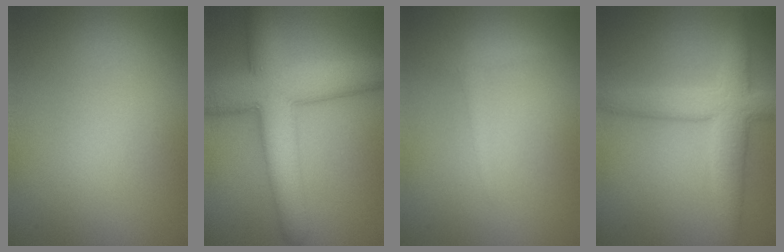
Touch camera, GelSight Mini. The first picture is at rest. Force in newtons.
{"total": 9.3, "press": 9.3, "slide": 0.4}
{"total": 1.0, "press": 1.0, "slide": 0.1}
{"total": 5.3, "press": 5.3, "slide": 0.2}